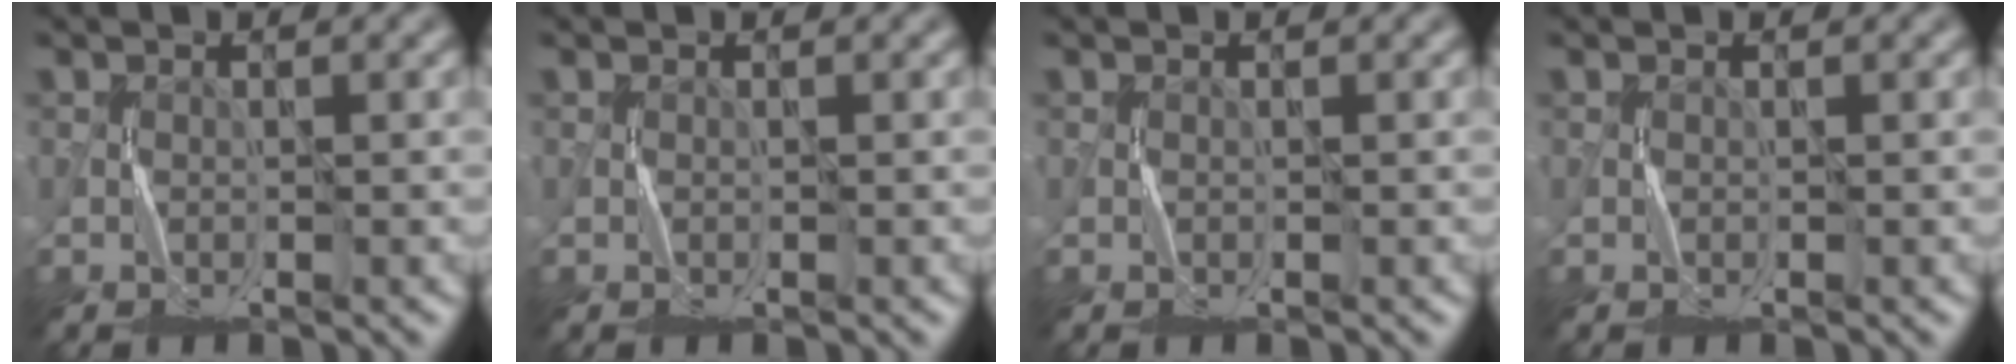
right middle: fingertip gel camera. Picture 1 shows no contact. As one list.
[{"total": 0.0}, {"total": 0.0}, {"total": 0.0}]